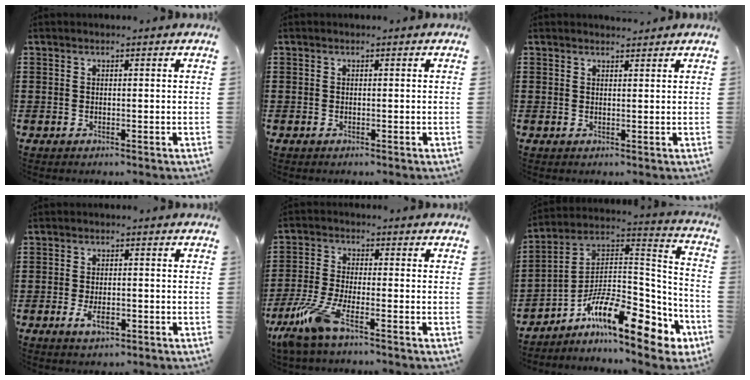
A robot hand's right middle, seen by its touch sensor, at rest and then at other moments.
{"total": 0.0}
{"total": 1.1, "force": [1.1, 0.2, 0.1], "torque": [-0.004, 0.001, 0.020]}
{"total": 3.1, "force": [-1.2, 1.3, 2.6], "torque": [-0.053, -0.009, -0.027]}
{"total": 7.1, "force": [-4.5, 1.4, 5.4], "torque": [-0.140, -0.021, -0.090]}
{"total": 12.4, "force": [-7.3, 4.1, 9.0], "torque": [-0.163, 0.003, -0.136]}